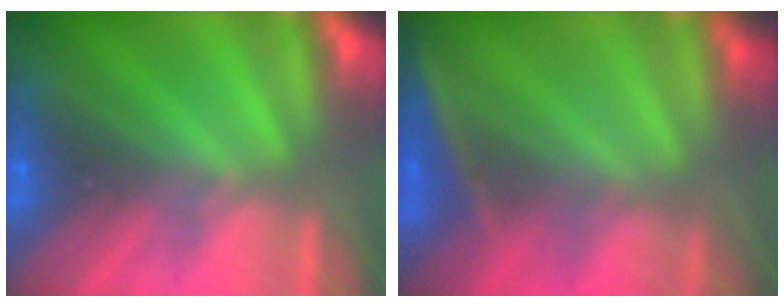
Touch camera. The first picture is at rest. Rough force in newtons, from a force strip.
{"total": 2.8}